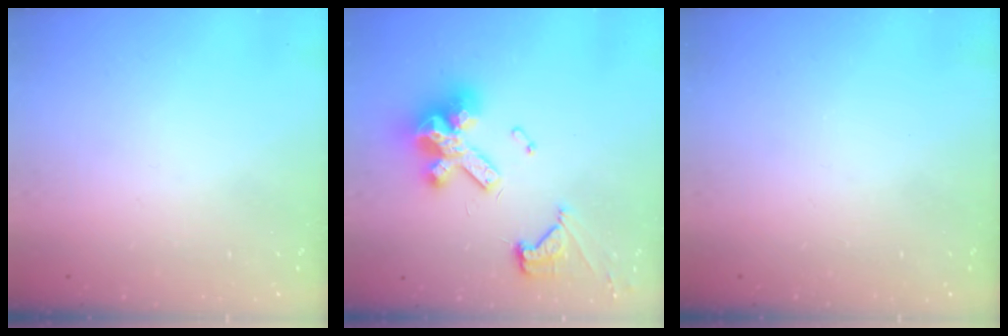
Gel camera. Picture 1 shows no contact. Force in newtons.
{"total": 15.0, "press": 14.9, "slide": 1.6}
{"total": 0.0}